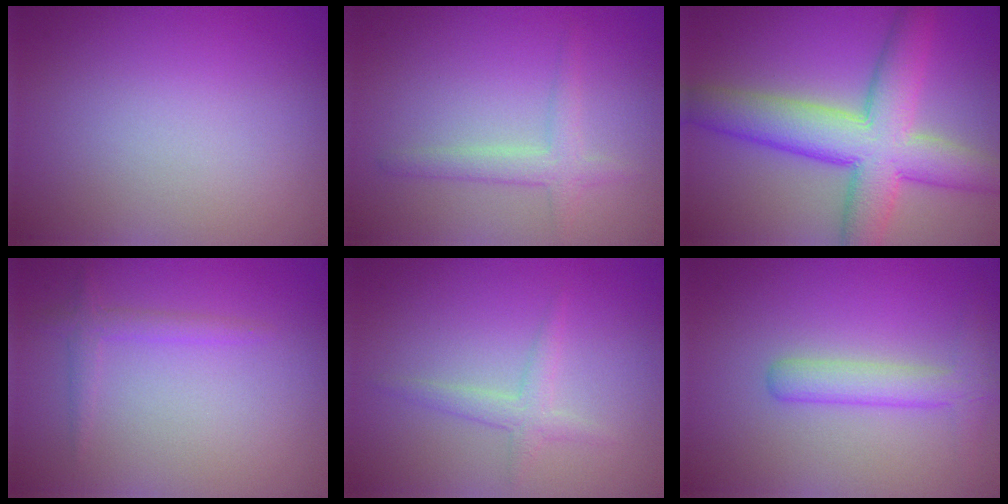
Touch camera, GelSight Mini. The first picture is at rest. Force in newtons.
{"total": 2.2, "press": 2.2, "slide": 0.1}
{"total": 9.2, "press": 9.2, "slide": 0.3}
{"total": 1.4, "press": 1.4, "slide": 0.1}
{"total": 2.3, "press": 2.3, "slide": 0.1}
{"total": 3.0, "press": 3.0, "slide": 0.0}